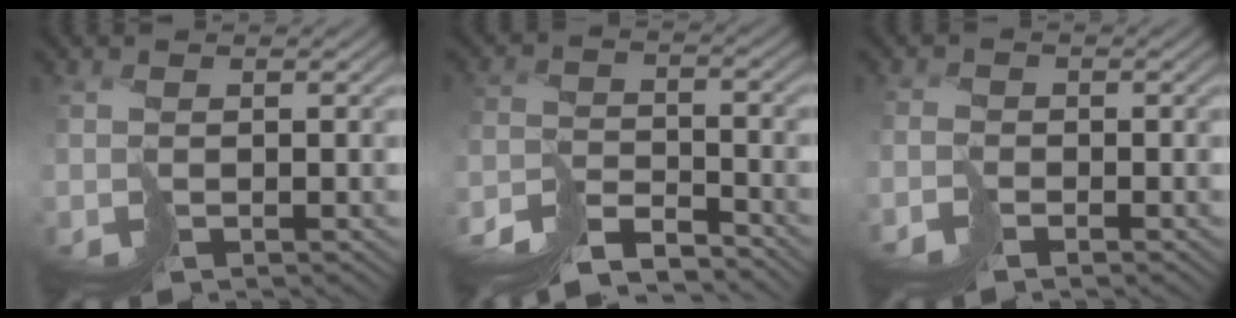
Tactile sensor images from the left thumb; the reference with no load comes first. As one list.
[{"total": 9.1, "force": [-8.3, 2.1, 3.1], "torque": [-0.062, -0.003, -0.149]}, {"total": 1.3, "force": [-1.1, 0.0, -0.7], "torque": [0.029, 0.003, -0.027]}]